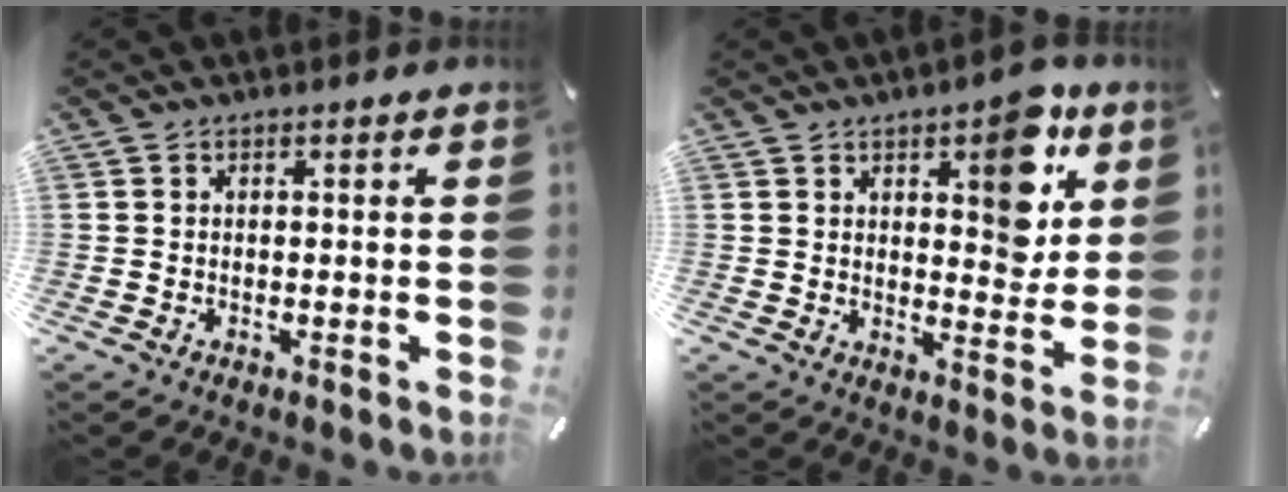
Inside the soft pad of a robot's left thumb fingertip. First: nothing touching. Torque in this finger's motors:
{"motor_torque": [1.40, 1.38, 1.44, -0.68, 0.26]}